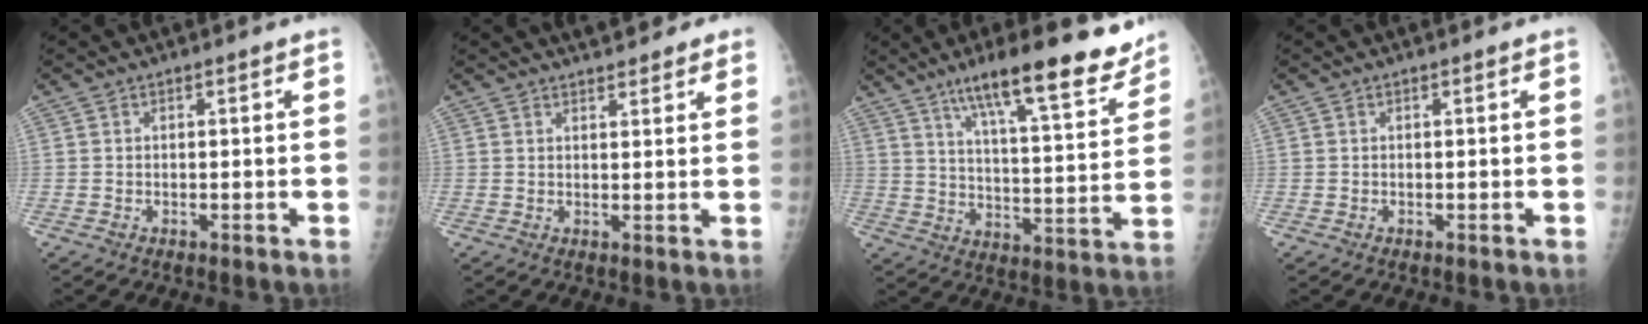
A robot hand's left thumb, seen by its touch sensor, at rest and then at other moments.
{"total": 7.5, "force": [6.1, 2.5, 3.5], "torque": [-0.027, -0.011, 0.074]}
{"total": 19.6, "force": [13.9, 4.0, 13.3], "torque": [-0.173, -0.060, 0.216]}
{"total": 0.0}